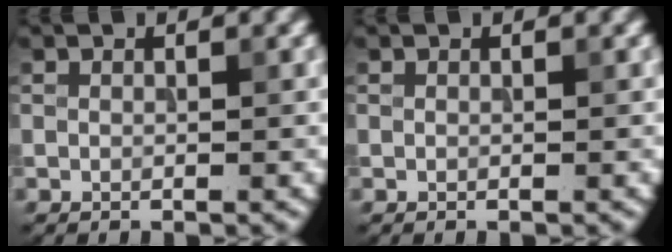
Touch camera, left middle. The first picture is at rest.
{"total": 0.0}